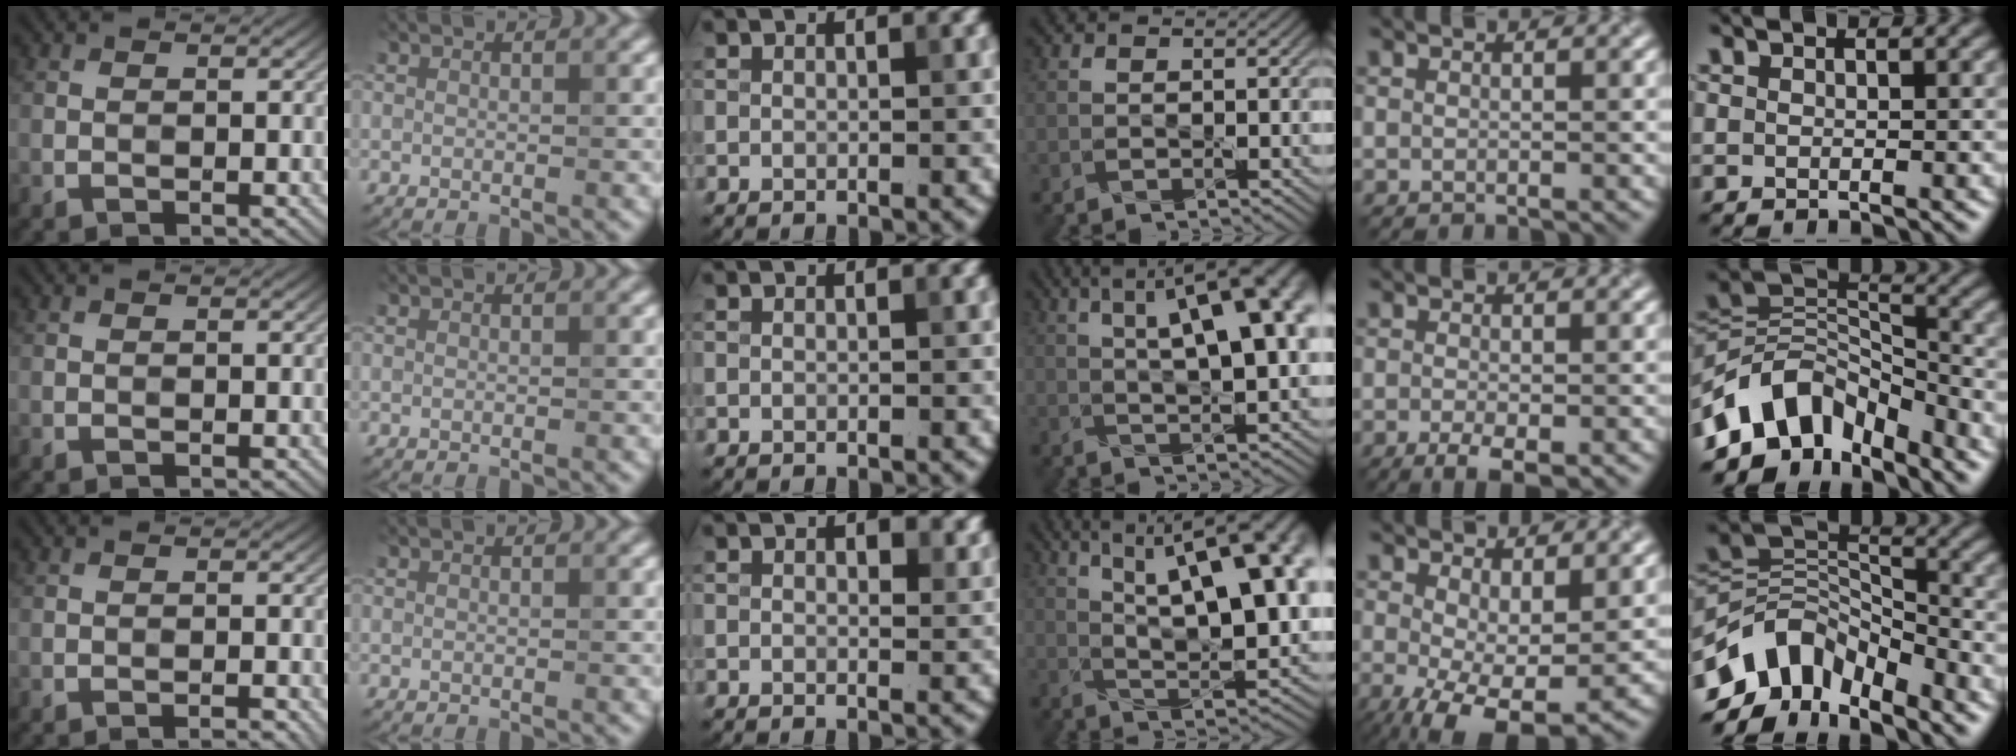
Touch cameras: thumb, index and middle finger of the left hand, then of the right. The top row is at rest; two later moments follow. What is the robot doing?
{"motion": "pour", "object": "sugar"}